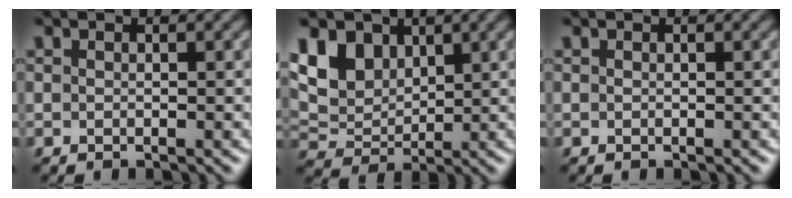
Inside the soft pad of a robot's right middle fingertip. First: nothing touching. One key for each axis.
{"total": 6.5, "fx": 3.2, "fy": 4.4, "fz": 3.5, "tx": -0.093, "ty": 0.008, "tz": 0.064}
{"total": 0.0}